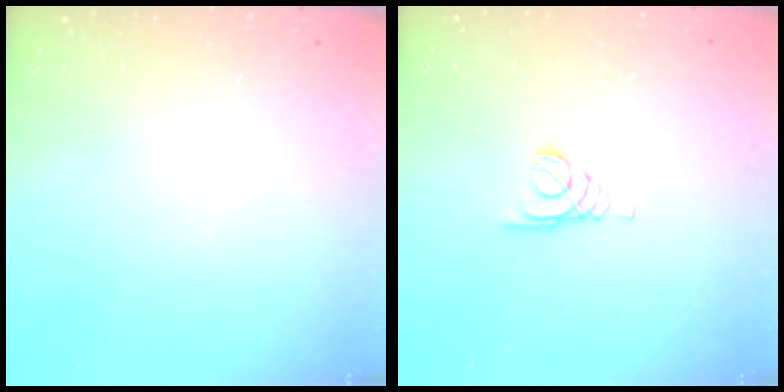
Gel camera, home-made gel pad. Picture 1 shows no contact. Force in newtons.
{"total": 1.6, "press": 1.6, "slide": 0.0}